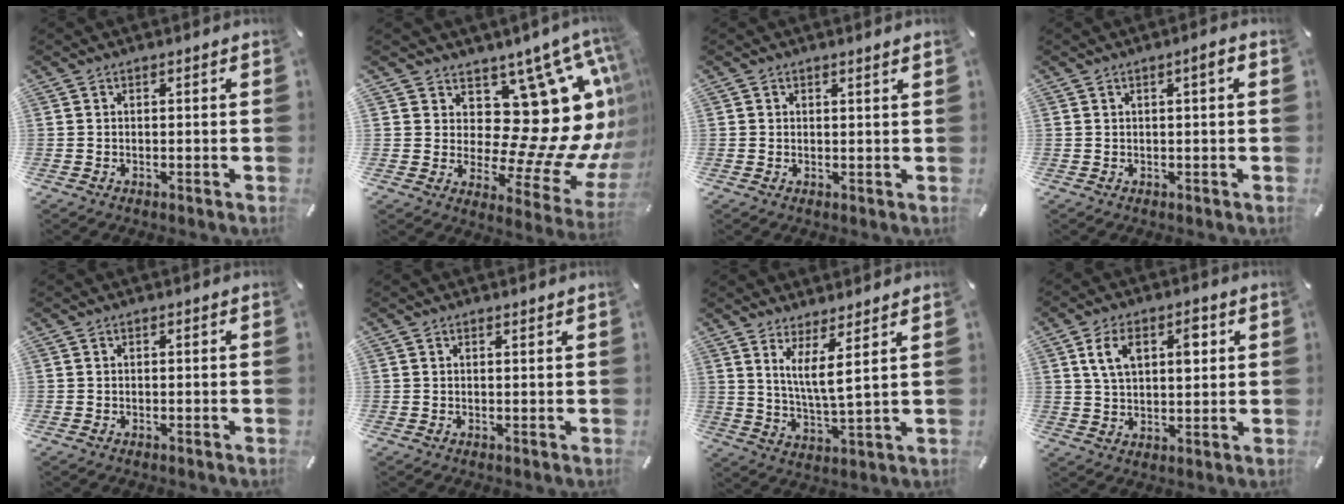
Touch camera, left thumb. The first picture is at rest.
{"total": 20.6, "force": [5.8, 11.4, 16.2], "torque": [-0.210, -0.101, 0.122]}
{"total": 0.6, "force": [0.6, -0.1, 0.2], "torque": [-0.005, -0.003, 0.011]}
{"total": 2.7, "force": [0.7, 0.4, 2.6], "torque": [-0.041, 0.000, 0.008]}
{"total": 0.0}
{"total": 0.5, "force": [0.5, 0.0, 0.1], "torque": [-0.001, -0.002, 0.010]}
{"total": 7.1, "force": [4.4, 0.6, 5.5], "torque": [-0.114, -0.021, 0.077]}
{"total": 9.2, "force": [3.3, 5.4, 6.7], "torque": [-0.113, 0.001, 0.054]}